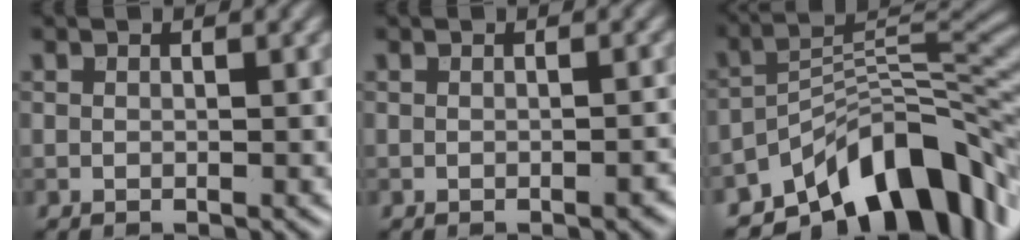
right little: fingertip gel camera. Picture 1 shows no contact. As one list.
[{"total": 1.2, "force": [-0.6, 0.3, 1.0], "torque": [-0.014, -0.002, -0.007]}, {"total": 11.6, "force": [-7.7, 4.9, 7.1], "torque": [-0.091, 0.008, -0.145]}]